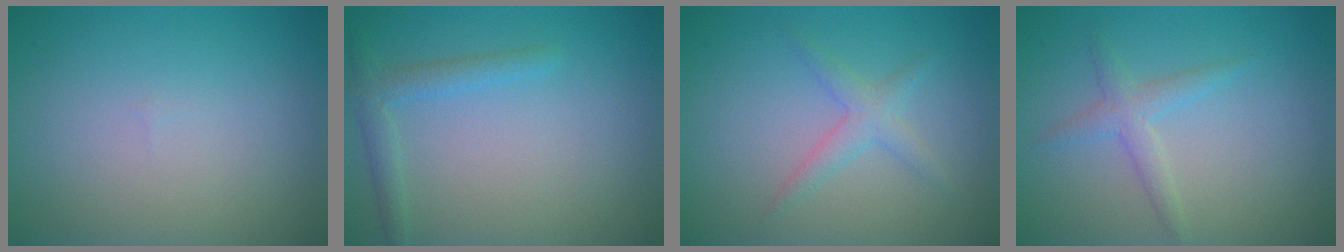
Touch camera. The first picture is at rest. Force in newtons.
{"total": 1.9, "press": 1.9, "slide": 0.1}
{"total": 1.9, "press": 1.9, "slide": 0.1}
{"total": 1.9, "press": 1.9, "slide": 0.1}